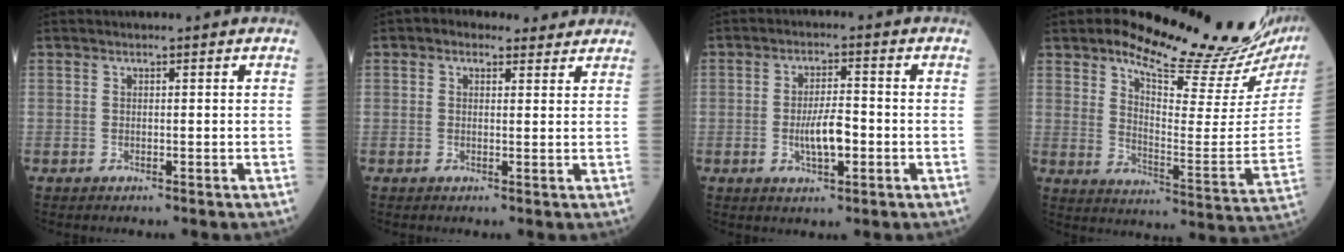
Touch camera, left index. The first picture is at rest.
{"total": 4.0, "force": [3.0, 2.3, 1.5], "torque": [-0.023, 0.025, 0.043]}
{"total": 5.4, "force": [-1.3, 1.6, 5.0], "torque": [-0.098, 0.002, -0.023]}
{"total": 20.4, "force": [17.6, 1.9, 10.2], "torque": [-0.152, -0.068, 0.236]}